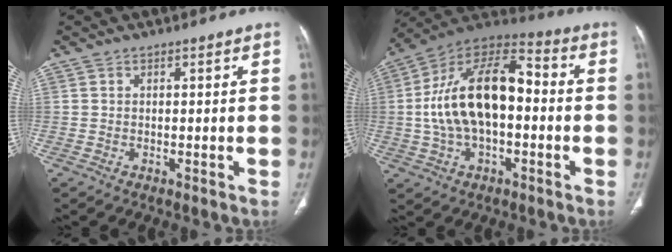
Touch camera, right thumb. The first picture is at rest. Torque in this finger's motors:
{"motor_torque": [2.02, 2.30, 2.12, -0.62, 0.58]}